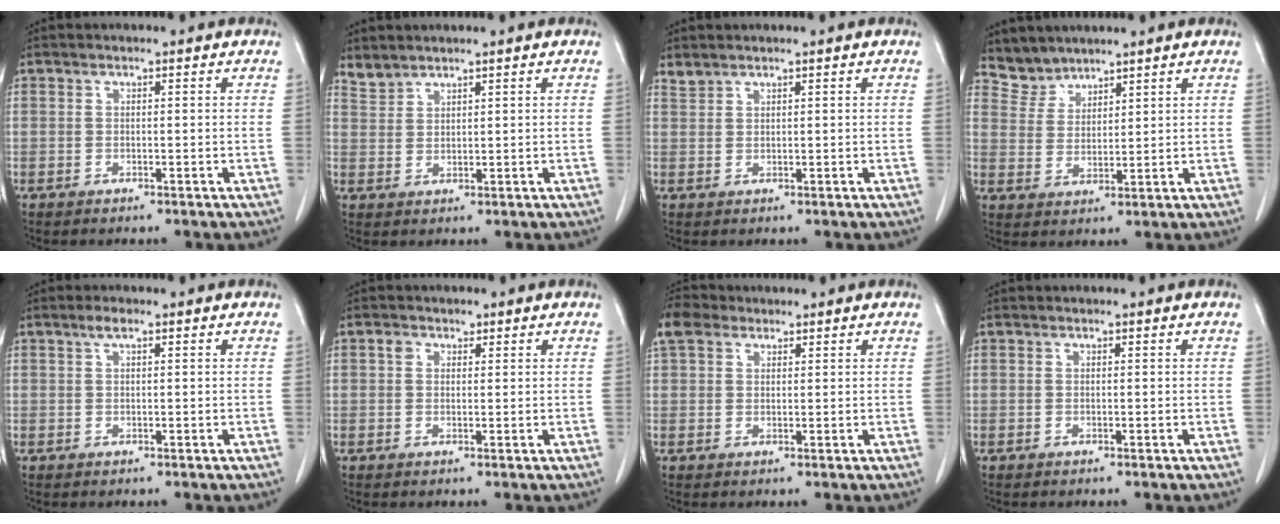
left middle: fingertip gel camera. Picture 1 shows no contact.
{"total": 2.4, "force": [2.4, 0.4, -0.1], "torque": [-0.001, 0.008, 0.053]}
{"total": 1.3, "force": [1.2, 0.2, 0.0], "torque": [-0.005, 0.004, 0.030]}
{"total": 4.2, "force": [3.9, 1.3, -0.6], "torque": [0.013, 0.005, 0.085]}
{"total": 1.3, "force": [0.8, 0.3, 1.0], "torque": [-0.021, 0.007, 0.014]}
{"total": 1.6, "force": [0.8, 1.3, 0.6], "torque": [-0.013, 0.007, 0.011]}
{"total": 4.4, "force": [2.9, 2.7, 1.8], "torque": [-0.044, 0.024, 0.060]}
{"total": 0.0}